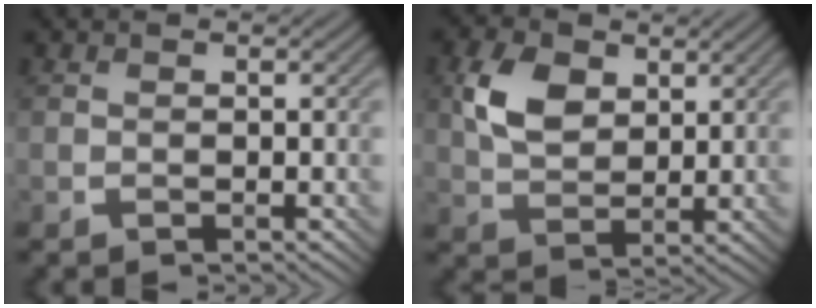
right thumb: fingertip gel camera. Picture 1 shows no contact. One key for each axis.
{"total": 6.4, "fx": 2.4, "fy": 4.2, "fz": 4.3, "tx": -0.096, "ty": 0.002, "tz": 0.046}